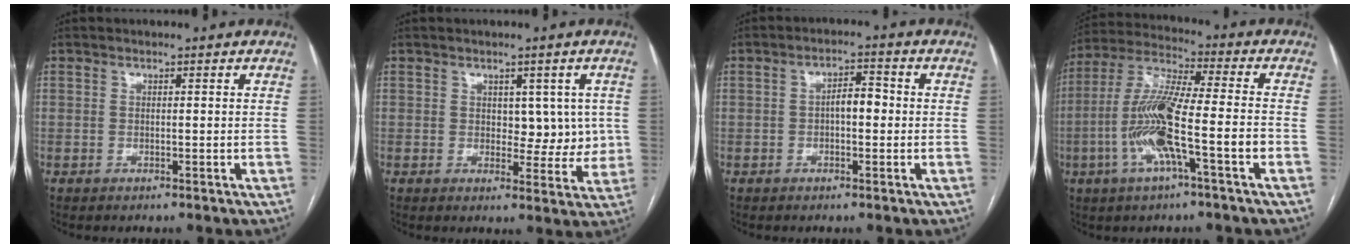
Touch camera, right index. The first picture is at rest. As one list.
[{"total": 5.3, "force": [0.9, 3.4, 4.0], "torque": [-0.037, 0.009, 0.019]}, {"total": 3.8, "force": [-0.3, 1.6, 3.4], "torque": [-0.053, 0.015, -0.005]}, {"total": 13.5, "force": [-4.1, 1.2, 12.8], "torque": [-0.260, 0.009, -0.078]}]